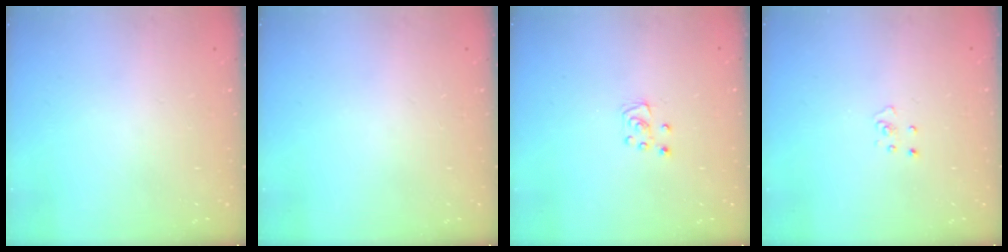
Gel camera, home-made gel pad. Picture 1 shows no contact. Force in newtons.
{"total": 0.0}
{"total": 4.4, "press": 4.4, "slide": 0.2}
{"total": 2.8, "press": 2.7, "slide": 0.3}